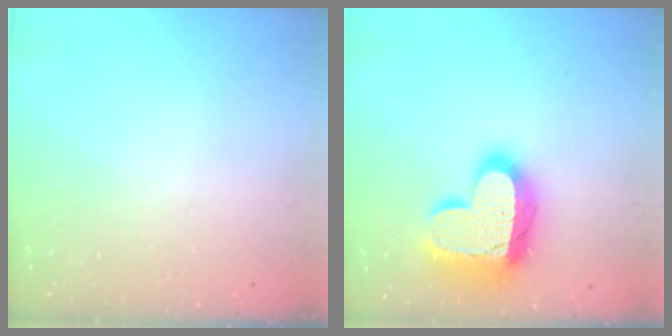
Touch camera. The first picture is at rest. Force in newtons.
{"total": 21.1, "press": 21.0, "slide": 1.5}